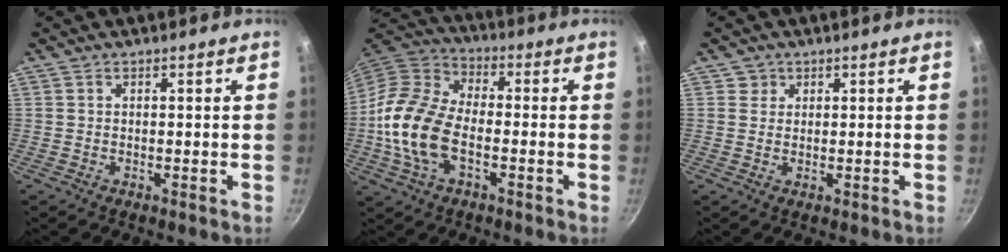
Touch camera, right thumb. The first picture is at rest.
{"total": 16.2, "force": [-3.2, 9.6, 12.6], "torque": [-0.235, 0.031, -0.078]}
{"total": 2.0, "force": [0.8, 1.9, 0.2], "torque": [0.013, 0.000, 0.008]}